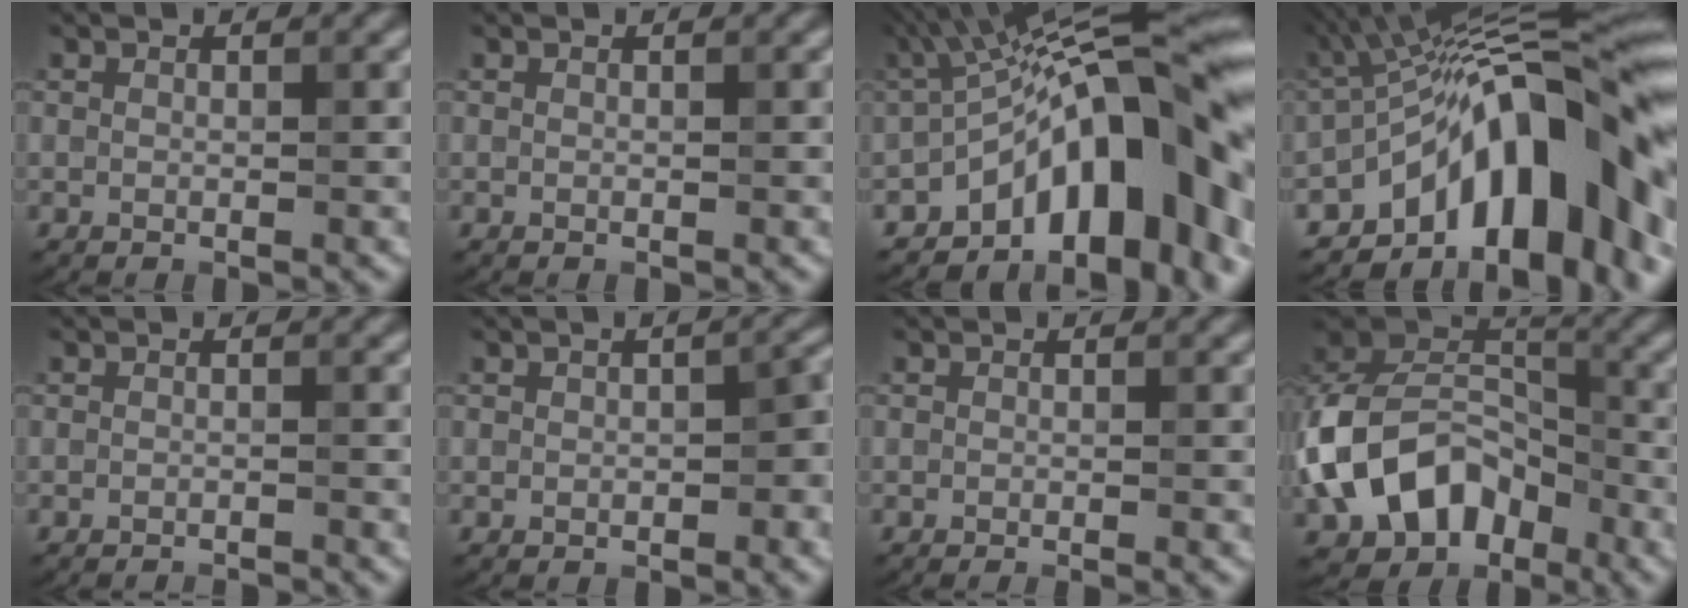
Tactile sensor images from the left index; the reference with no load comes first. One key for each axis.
{"total": 0.0}
{"total": 16.9, "fx": -5.0, "fy": 7.3, "fz": 14.4, "tx": -0.148, "ty": 0.045, "tz": -0.090}
{"total": 15.7, "fx": -5.7, "fy": 6.6, "fz": 13.0, "tx": -0.145, "ty": 0.026, "tz": -0.105}
{"total": 2.0, "fx": -1.9, "fy": 0.3, "fz": 0.7, "tx": -0.001, "ty": -0.003, "tz": -0.027}
{"total": 2.6, "fx": -0.4, "fy": 1.5, "fz": 2.1, "tx": -0.025, "ty": 0.001, "tz": -0.005}
{"total": 1.1, "fx": -0.6, "fy": 0.3, "fz": 0.8, "tx": -0.003, "ty": -0.009, "tz": -0.012}
{"total": 12.1, "fx": -4.5, "fy": 8.6, "fz": 7.1, "tx": -0.145, "ty": 0.003, "tz": -0.098}